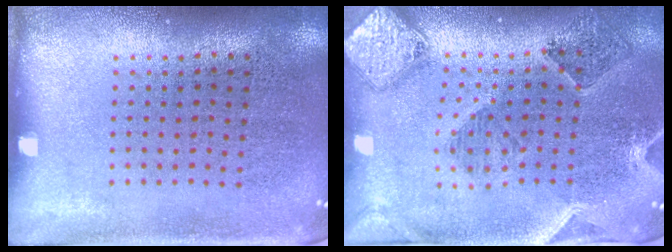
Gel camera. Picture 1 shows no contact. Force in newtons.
{"total": 1.5, "press": 1.4, "slide": 0.3}